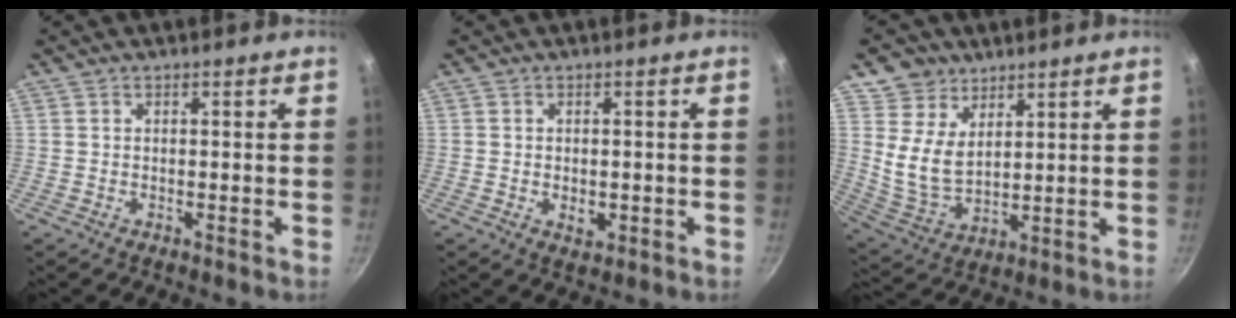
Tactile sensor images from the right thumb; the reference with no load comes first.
{"total": 3.0, "force": [-0.6, 2.0, 2.2], "torque": [-0.031, -0.002, -0.005]}
{"total": 9.9, "force": [5.4, 7.2, 4.0], "torque": [-0.047, -0.031, 0.112]}